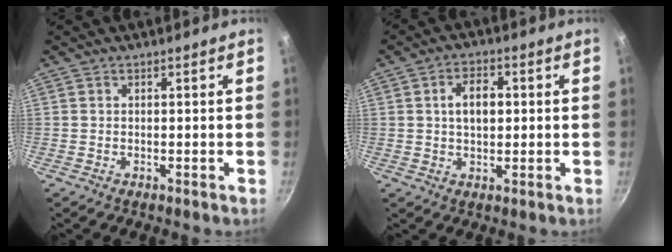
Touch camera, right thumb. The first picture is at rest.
{"total": 5.9, "force": [0.7, 3.7, 4.6], "torque": [-0.065, 0.009, 0.010]}